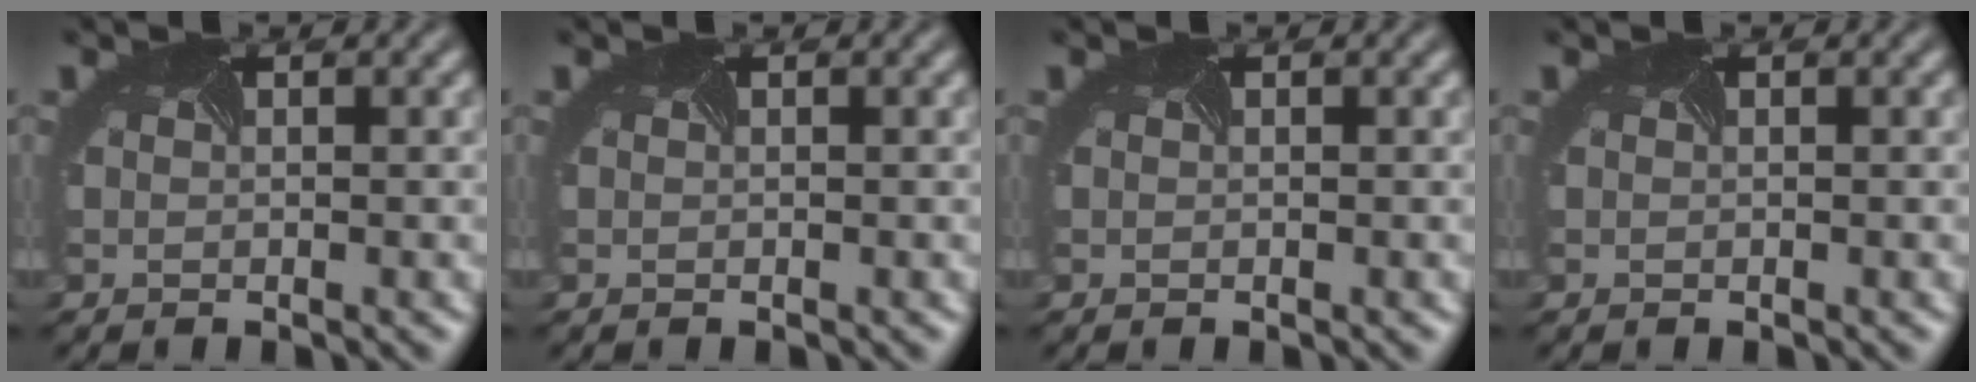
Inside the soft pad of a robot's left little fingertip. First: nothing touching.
{"total": 0.0}
{"total": 0.0}
{"total": 0.0}